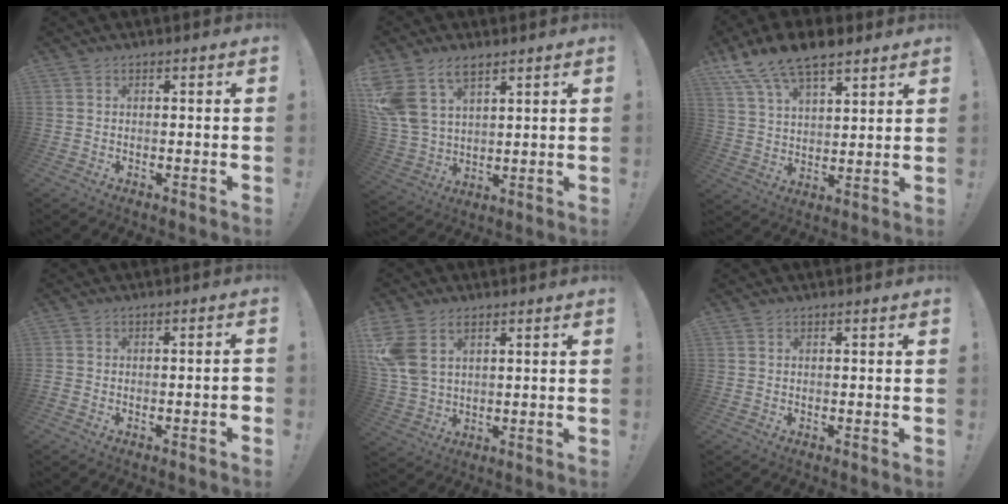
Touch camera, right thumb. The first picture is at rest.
{"total": 12.1, "force": [7.5, 7.2, 6.2], "torque": [-0.135, -0.035, 0.149]}
{"total": 12.4, "force": [9.3, 5.1, 6.3], "torque": [-0.115, -0.053, 0.173]}
{"total": 3.0, "force": [-1.4, 0.5, 2.6], "torque": [-0.039, 0.002, -0.020]}
{"total": 8.8, "force": [4.2, 5.5, 5.5], "torque": [-0.105, -0.015, 0.083]}
{"total": 0.0}